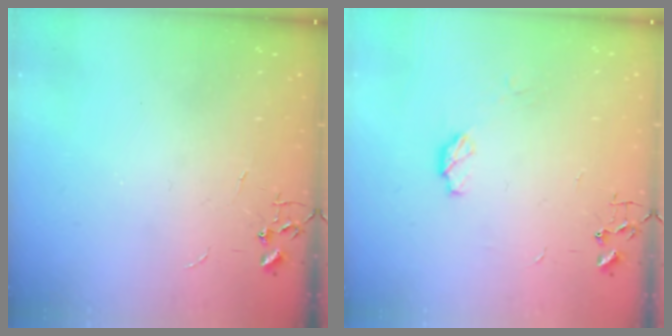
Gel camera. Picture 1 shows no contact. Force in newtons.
{"total": 4.8, "press": 4.8, "slide": 0.3}